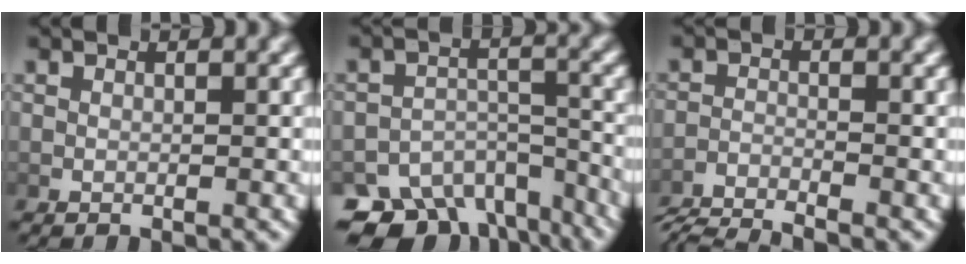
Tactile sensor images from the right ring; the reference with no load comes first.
{"total": 9.3, "force": [-6.8, 5.1, 3.8], "torque": [-0.059, -0.024, -0.108]}
{"total": 5.8, "force": [-5.5, 1.3, 1.2], "torque": [-0.019, -0.020, -0.086]}